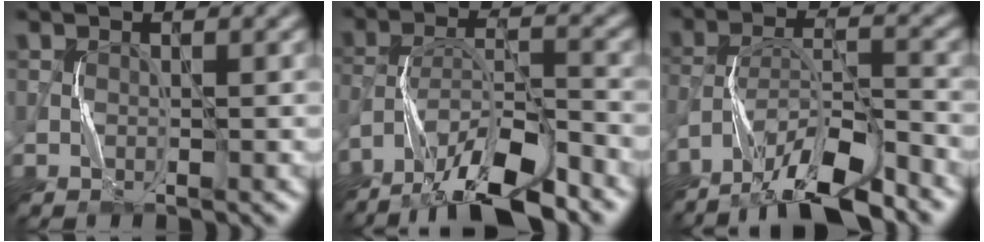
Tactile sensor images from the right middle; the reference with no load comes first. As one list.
[{"total": 10.6, "force": [-8.3, 2.4, 6.2], "torque": [-0.108, 0.003, -0.147]}, {"total": 9.6, "force": [-7.8, 2.0, 5.3], "torque": [-0.095, 0.009, -0.141]}]